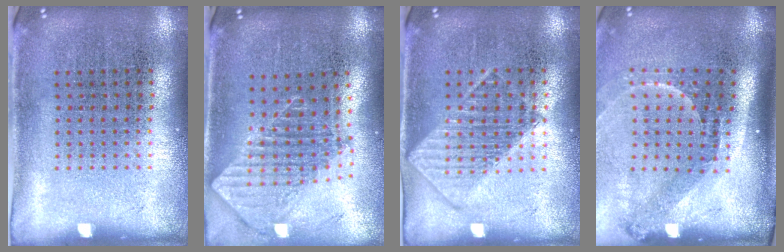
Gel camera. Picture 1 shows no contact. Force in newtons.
{"total": 1.9, "press": 1.5, "slide": 1.2}
{"total": 1.2, "press": 1.2, "slide": 0.2}
{"total": 2.2, "press": 1.5, "slide": 1.6}